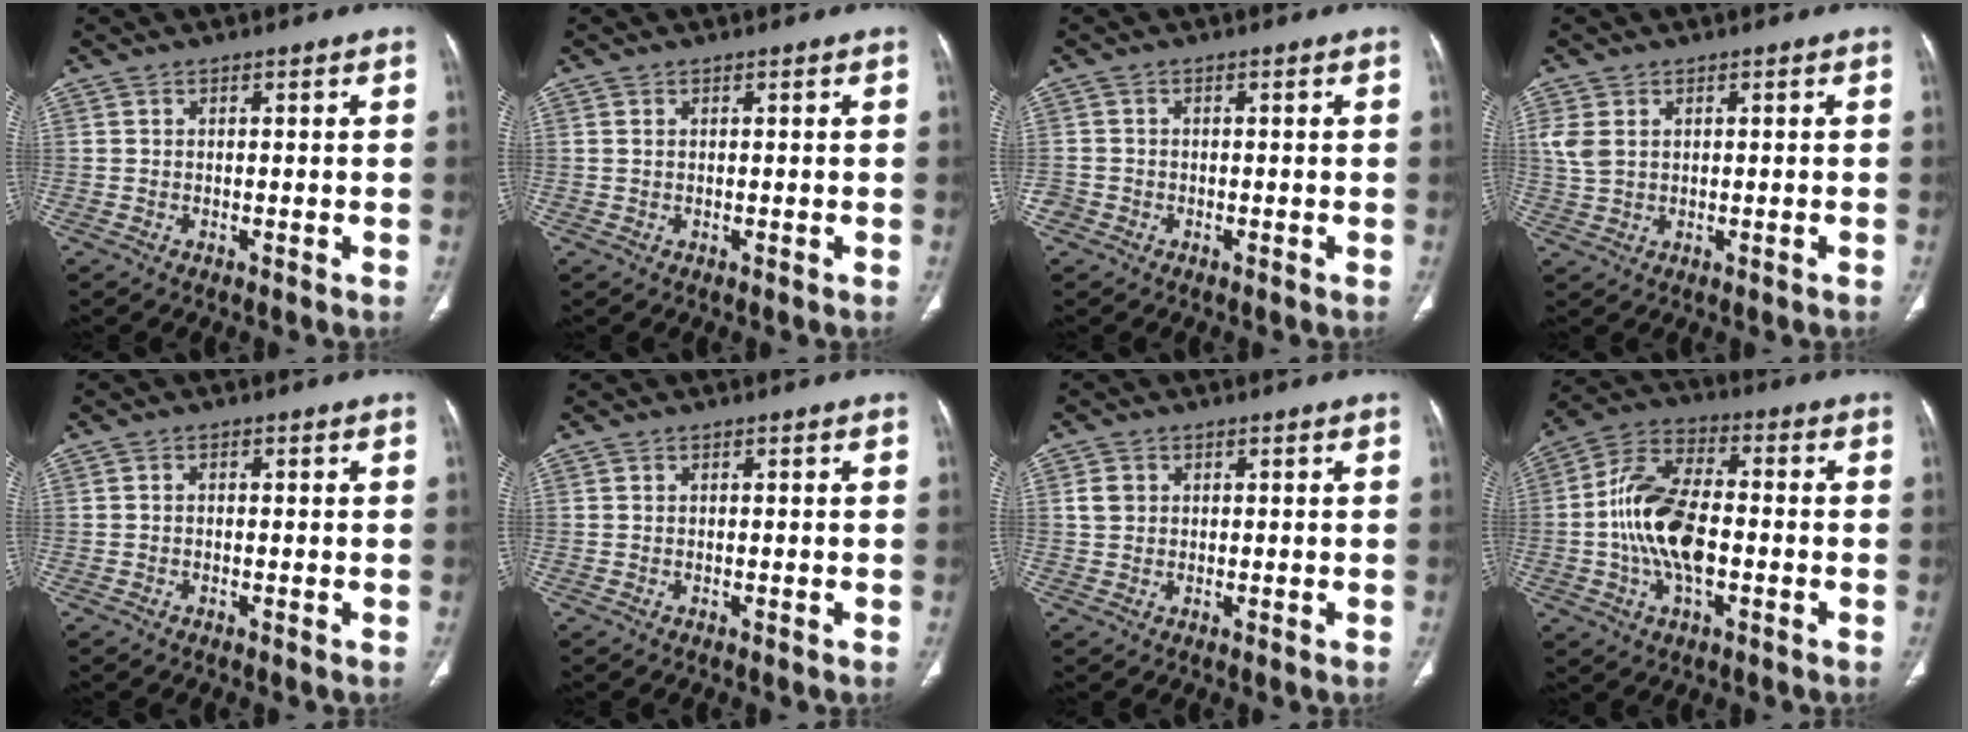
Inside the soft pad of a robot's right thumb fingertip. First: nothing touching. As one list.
[{"total": 0.6, "force": [0.3, 0.4, 0.4], "torque": [-0.010, 0.004, 0.007]}, {"total": 2.1, "force": [-0.9, 1.9, 0.3], "torque": [0.000, 0.010, -0.021]}, {"total": 3.8, "force": [0.9, 2.6, 2.7], "torque": [-0.064, 0.006, 0.025]}, {"total": 0.5, "force": [-0.1, 0.4, 0.4], "torque": [-0.005, 0.001, -0.007]}, {"total": 0.0}, {"total": 2.4, "force": [0.6, 2.1, 1.1], "torque": [-0.016, 0.003, 0.013]}, {"total": 15.1, "force": [-1.9, 8.1, 12.6], "torque": [-0.243, 0.026, -0.038]}]